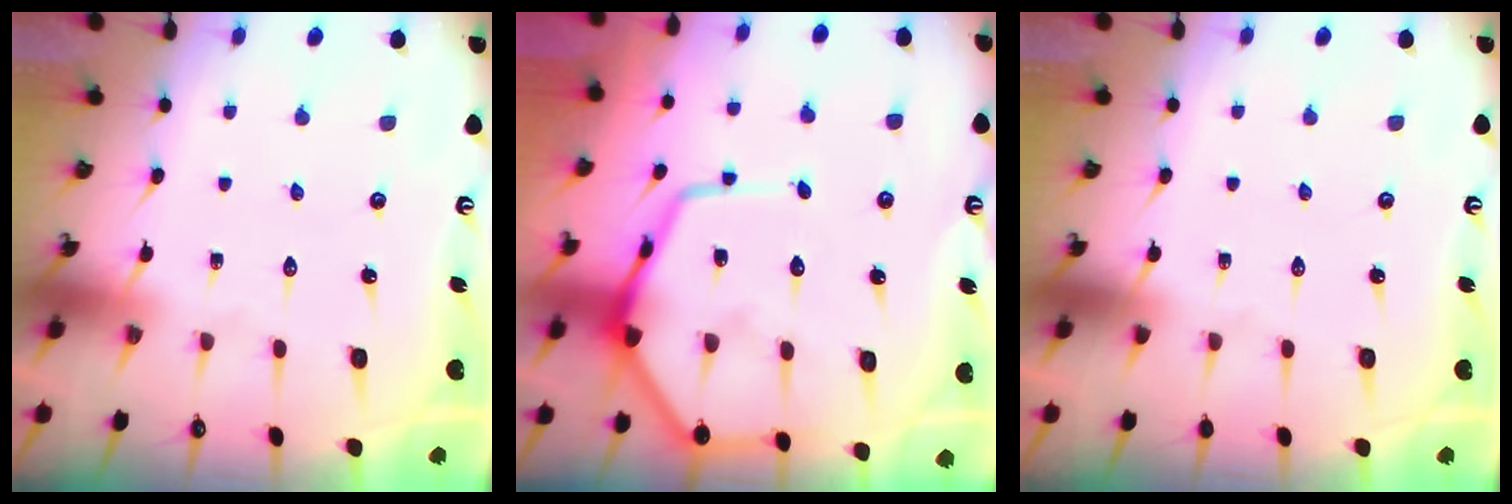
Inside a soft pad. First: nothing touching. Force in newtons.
{"total": 13.0, "press": 13.0, "slide": 1.1}
{"total": 0.0}